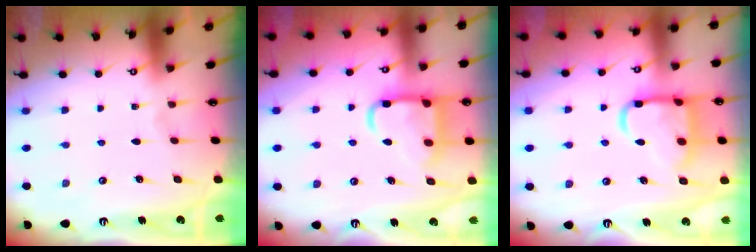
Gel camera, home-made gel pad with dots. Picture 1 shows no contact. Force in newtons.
{"total": 13.6, "press": 13.5, "slide": 1.5}
{"total": 14.2, "press": 14.2, "slide": 1.4}